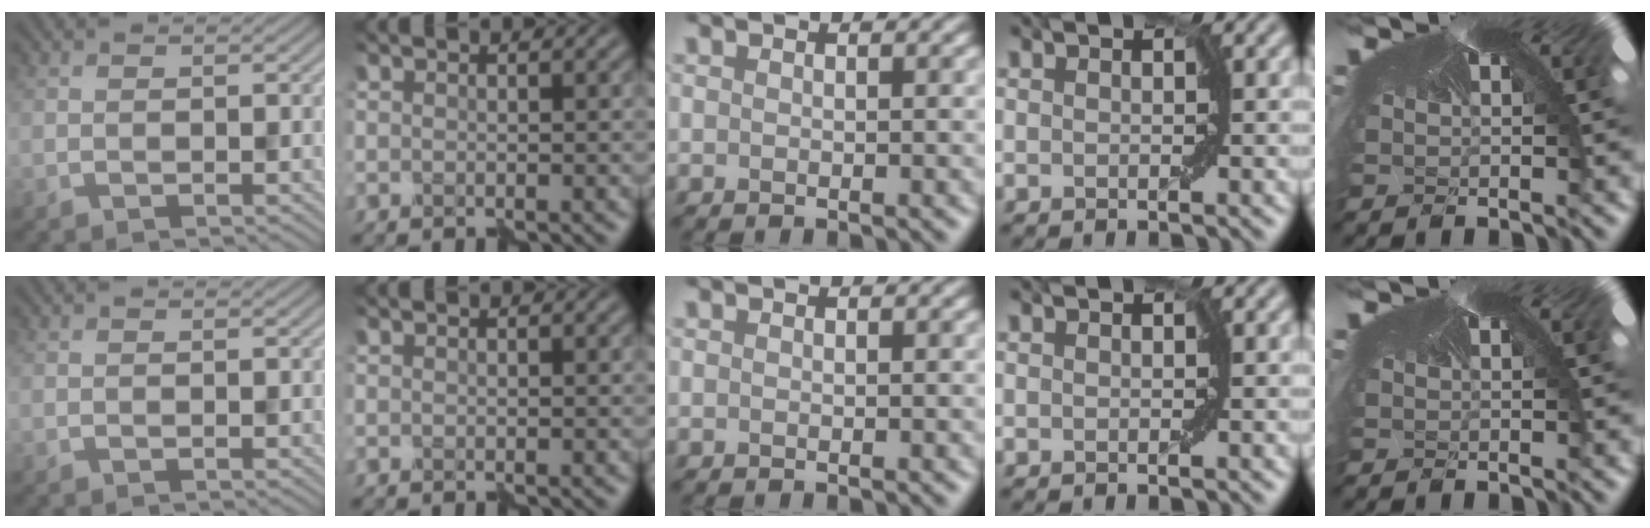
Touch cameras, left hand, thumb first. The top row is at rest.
{}